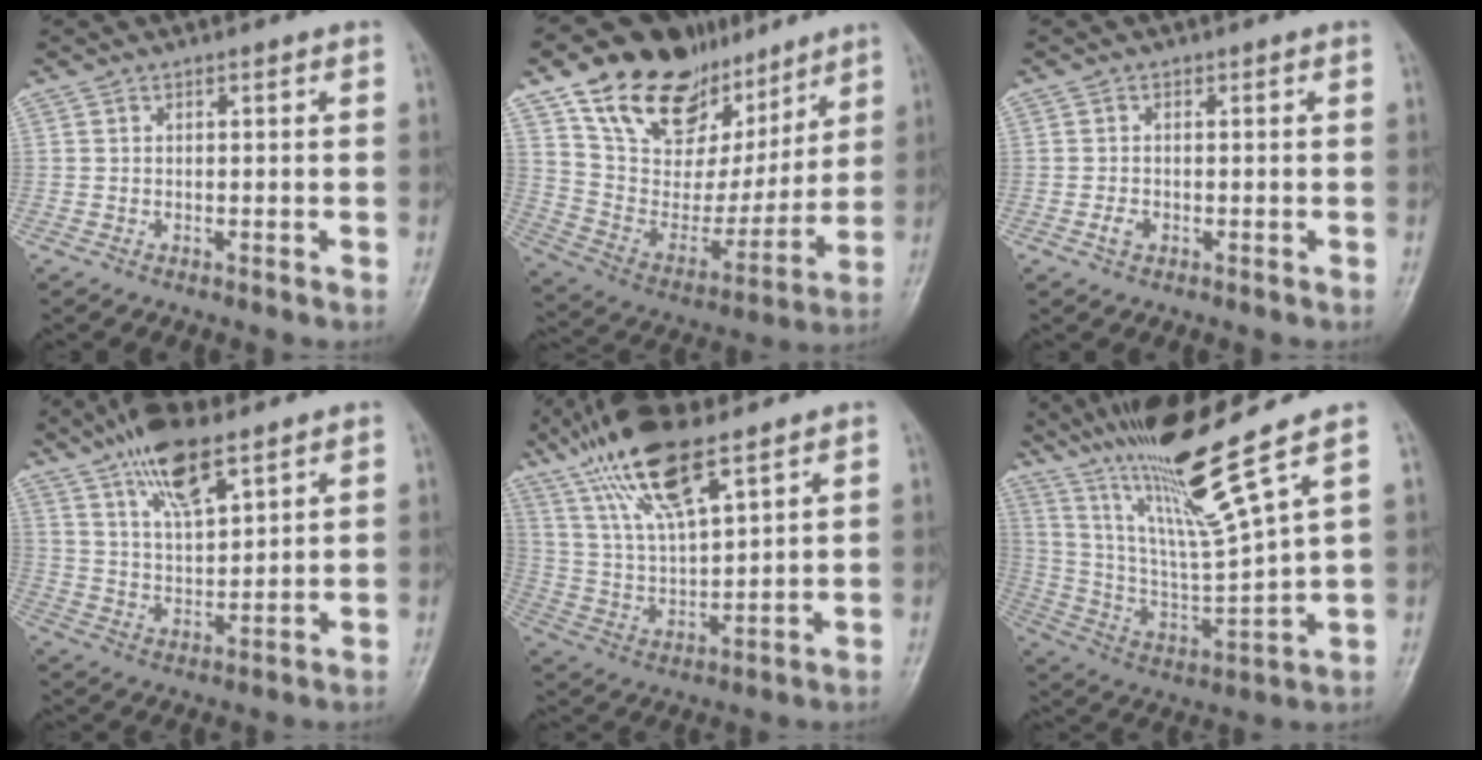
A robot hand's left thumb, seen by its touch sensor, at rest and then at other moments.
{"total": 25.0, "force": [16.2, 14.4, 12.4], "torque": [-0.152, -0.047, 0.280]}
{"total": 1.7, "force": [-0.6, 1.3, 0.9], "torque": [-0.013, 0.003, -0.013]}
{"total": 12.2, "force": [7.8, 4.4, 8.3], "torque": [-0.130, -0.035, 0.144]}
{"total": 16.1, "force": [10.1, 4.9, 11.5], "torque": [-0.212, -0.031, 0.202]}
{"total": 18.6, "force": [12.3, 0.2, 13.9], "torque": [-0.239, -0.061, 0.234]}